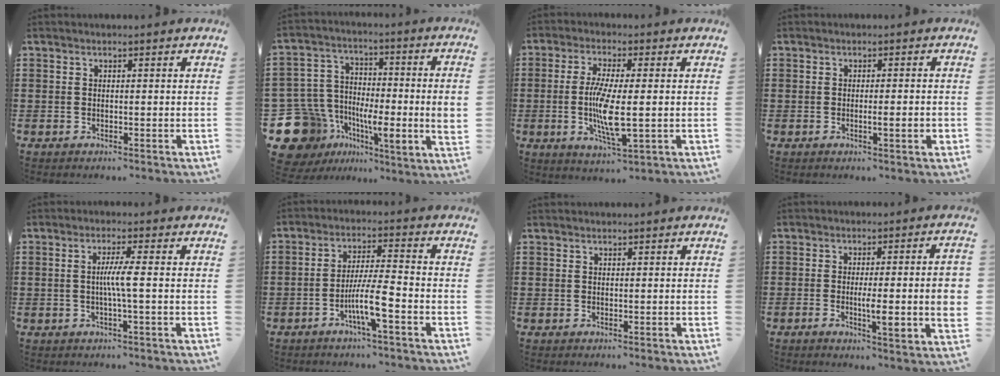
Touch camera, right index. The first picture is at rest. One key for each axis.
{"total": 12.4, "fx": -4.5, "fy": 8.6, "fz": 7.6, "tx": -0.217, "ty": -0.004, "tz": -0.082}
{"total": 8.0, "fx": -0.8, "fy": 1.5, "fz": 7.8, "tx": -0.165, "ty": -0.017, "tz": -0.019}
{"total": 2.5, "fx": -0.7, "fy": 0.0, "fz": 2.4, "tx": -0.039, "ty": -0.005, "tz": -0.012}
{"total": 3.9, "fx": -0.3, "fy": -0.4, "fz": 3.9, "tx": -0.070, "ty": -0.007, "tz": -0.011}
{"total": 7.3, "fx": -3.3, "fy": 0.4, "fz": 6.5, "tx": -0.127, "ty": -0.012, "tz": -0.063}
{"total": 0.0}
{"total": 7.4, "fx": -0.9, "fy": 0.8, "fz": 7.3, "tx": -0.112, "ty": -0.006, "tz": -0.017}